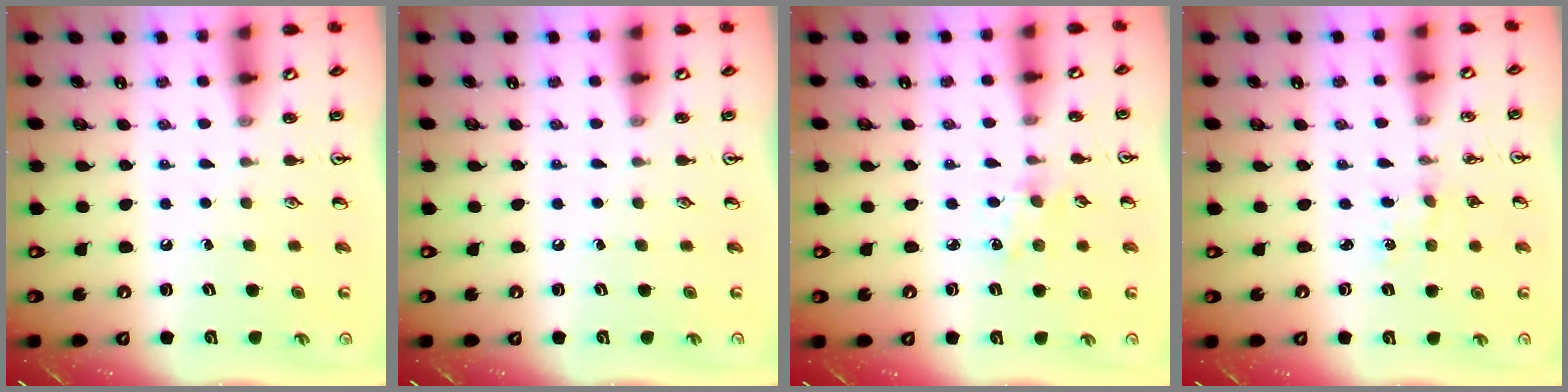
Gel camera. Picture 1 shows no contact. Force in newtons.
{"total": 0.0}
{"total": 2.8, "press": 2.8, "slide": 0.5}
{"total": 0.7, "press": 0.7, "slide": 0.2}